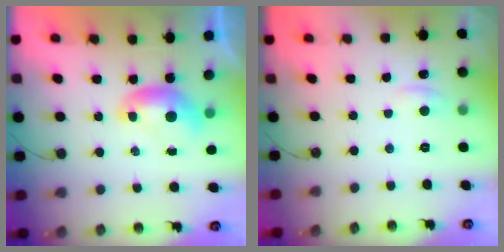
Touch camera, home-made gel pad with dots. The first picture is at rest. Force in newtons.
{"total": 0.9, "press": 0.5, "slide": 0.7}